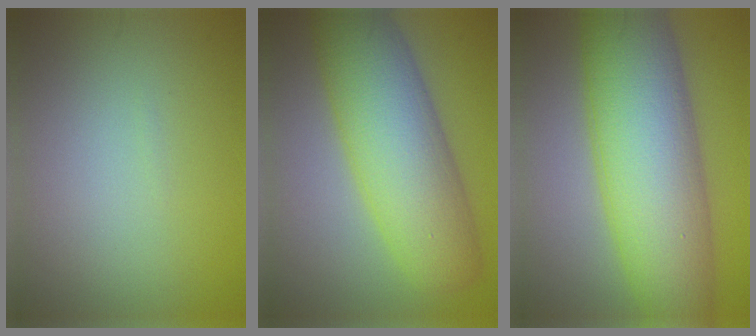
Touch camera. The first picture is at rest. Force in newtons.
{"total": 9.9, "press": 9.9, "slide": 0.4}
{"total": 12.1, "press": 12.1, "slide": 0.3}